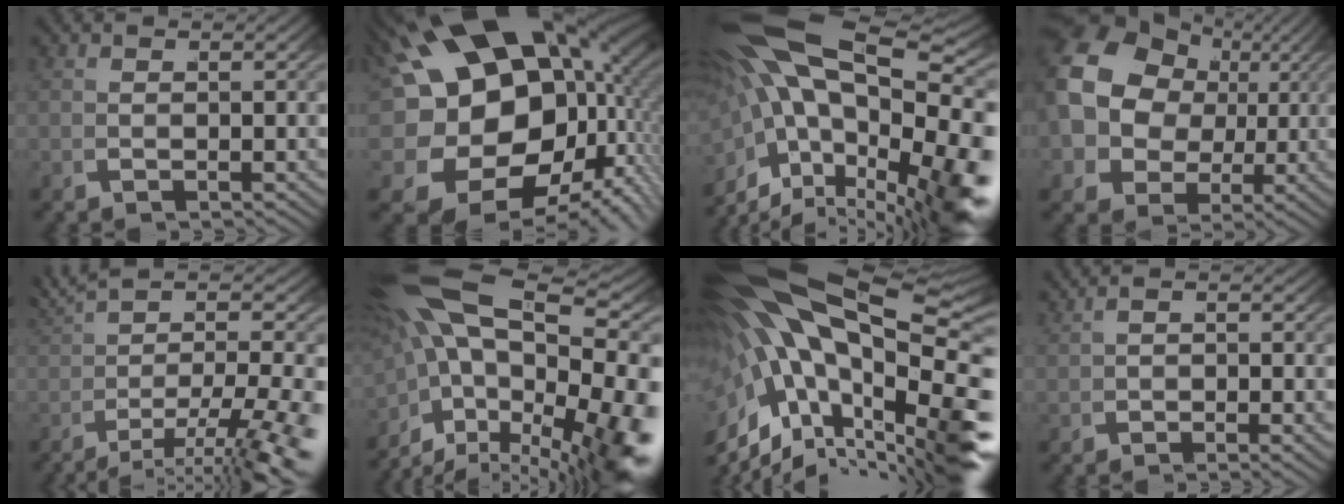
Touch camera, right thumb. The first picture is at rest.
{"total": 27.6, "force": [1.3, 19.9, 19.2], "torque": [-0.363, -0.058, 0.048]}
{"total": 17.1, "force": [-0.6, 9.4, 14.3], "torque": [-0.262, -0.057, 0.025]}
{"total": 12.9, "force": [2.5, 10.5, 7.1], "torque": [-0.184, -0.038, 0.060]}
{"total": 7.9, "force": [-1.3, 2.8, 7.3], "torque": [-0.113, -0.010, 0.000]}
{"total": 14.7, "force": [-1.6, 8.8, 11.7], "torque": [-0.239, -0.066, 0.014]}
{"total": 20.7, "force": [0.7, 12.7, 16.3], "torque": [-0.293, -0.052, 0.049]}
{"total": 1.5, "force": [0.8, -0.4, 1.1], "torque": [-0.018, -0.001, 0.025]}